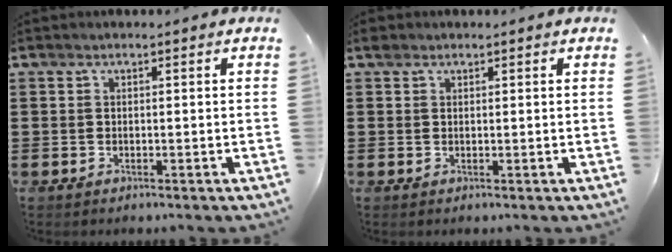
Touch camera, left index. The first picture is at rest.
{"total": 1.0, "force": [0.7, 0.7, 0.2], "torque": [-0.007, 0.004, 0.014]}